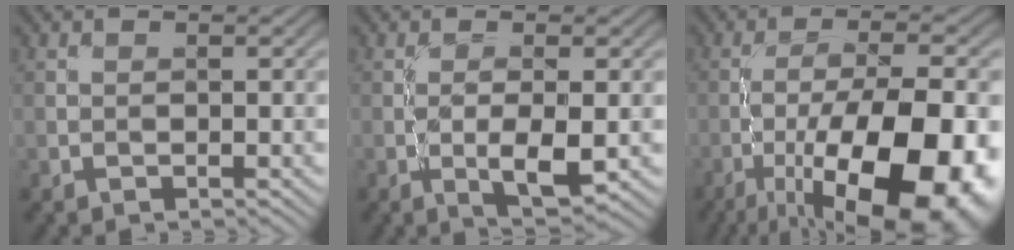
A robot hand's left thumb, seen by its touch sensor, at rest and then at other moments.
{"total": 4.0, "force": [-0.7, 1.2, 3.8], "torque": [-0.076, -0.004, -0.010]}
{"total": 18.1, "force": [-7.9, 6.4, 14.9], "torque": [-0.238, -0.006, -0.120]}